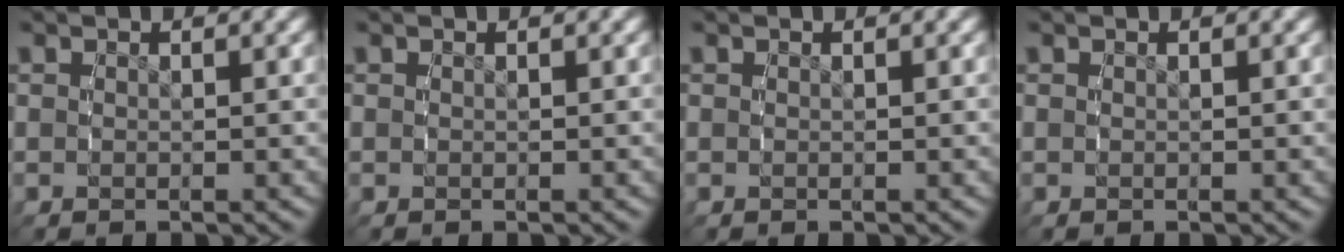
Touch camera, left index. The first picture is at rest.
{"total": 0.0}
{"total": 0.0}
{"total": 0.0}